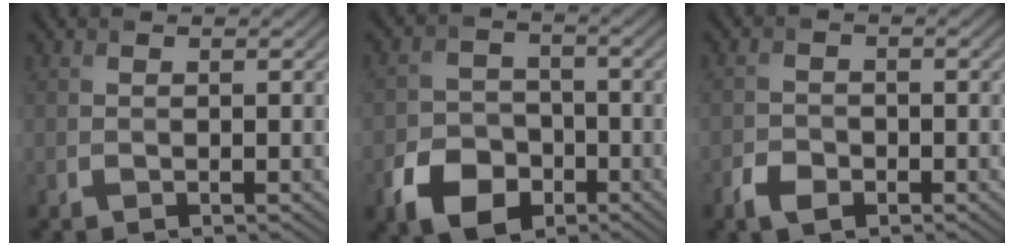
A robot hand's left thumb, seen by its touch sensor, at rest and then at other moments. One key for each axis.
{"total": 7.6, "fx": -3.9, "fy": 5.3, "fz": 3.7, "tx": -0.079, "ty": -0.014, "tz": -0.078}
{"total": 2.8, "fx": -1.6, "fy": 1.8, "fz": 1.3, "tx": -0.029, "ty": -0.004, "tz": -0.036}